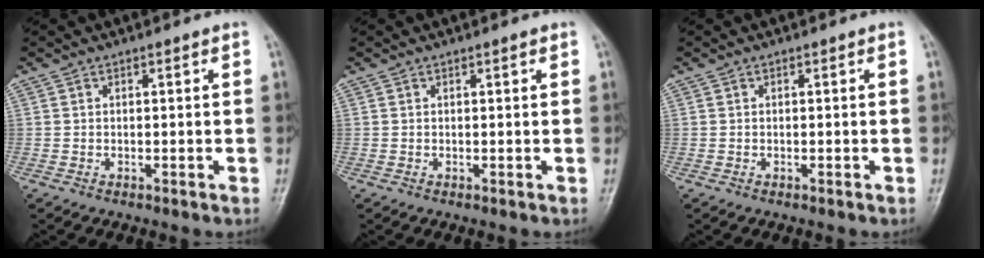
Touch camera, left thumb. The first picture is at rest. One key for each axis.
{"total": 0.7, "fx": 0.4, "fy": 0.1, "fz": 0.5, "tx": -0.006, "ty": 0.000, "tz": 0.005}
{"total": 0.0}